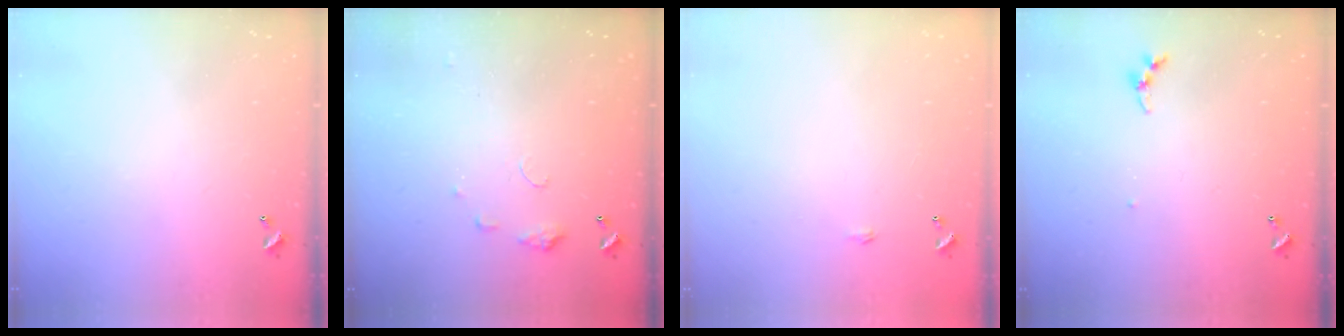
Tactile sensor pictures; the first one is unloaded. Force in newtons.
{"total": 5.6, "press": 5.6, "slide": 0.7}
{"total": 0.6, "press": 0.6, "slide": 0.2}
{"total": 3.5, "press": 3.4, "slide": 0.4}